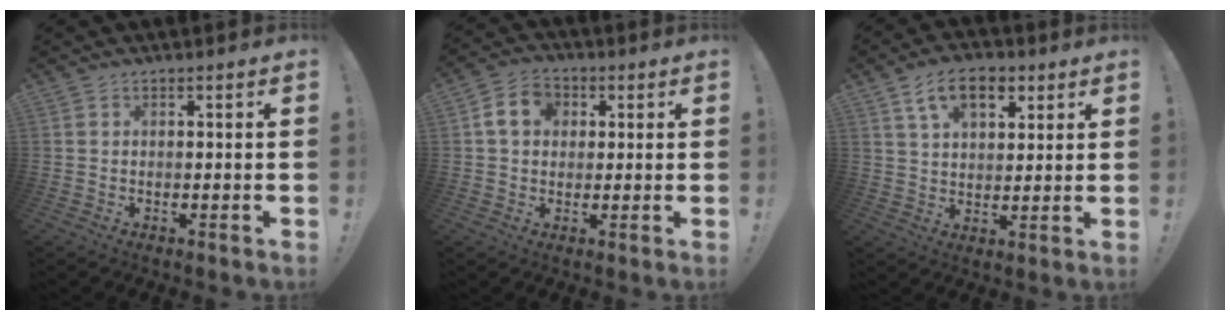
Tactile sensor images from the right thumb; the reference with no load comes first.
{"total": 8.9, "force": [1.9, 7.0, 5.2], "torque": [-0.076, 0.013, 0.038]}
{"total": 11.6, "force": [5.7, 7.0, 7.3], "torque": [-0.108, -0.006, 0.103]}